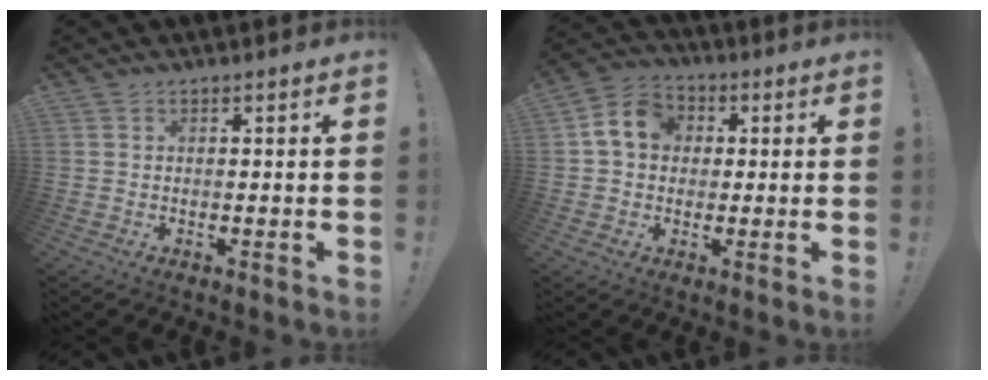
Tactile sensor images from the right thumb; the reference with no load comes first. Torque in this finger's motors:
{"motor_torque": [0.70, 0.58, 0.68, -0.08, 0.00]}